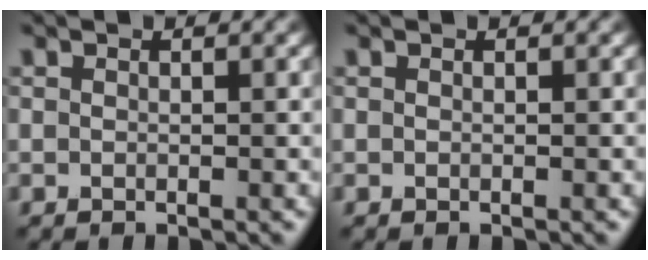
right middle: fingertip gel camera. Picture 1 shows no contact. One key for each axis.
{"total": 0.0}